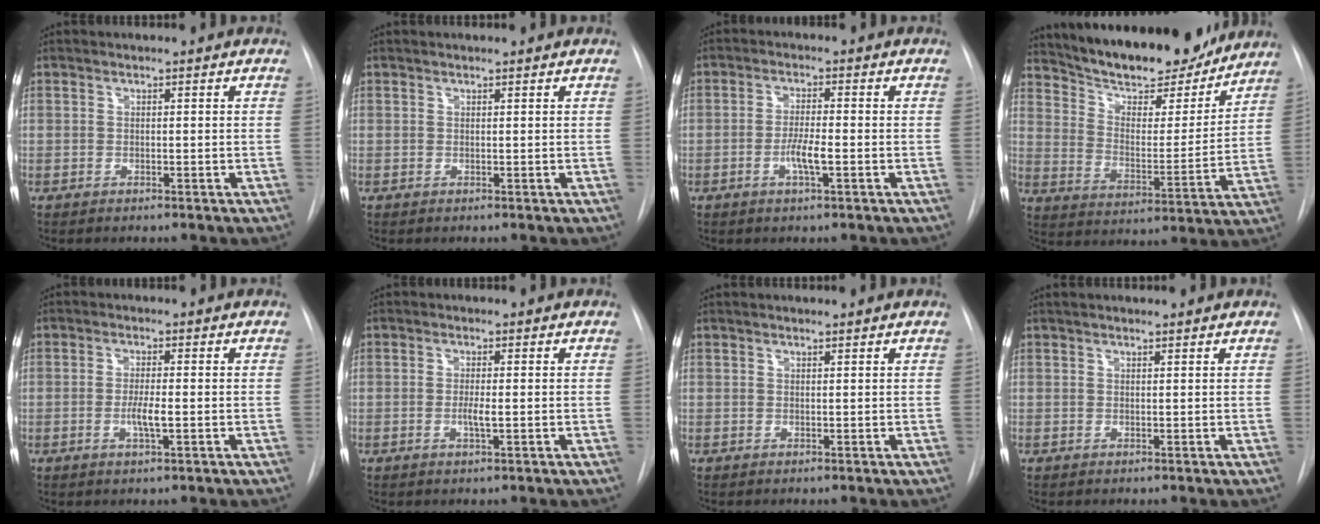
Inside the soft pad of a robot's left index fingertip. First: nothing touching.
{"total": 1.3, "force": [1.2, 0.1, 0.3], "torque": [-0.007, 0.011, 0.015]}
{"total": 3.7, "force": [-1.6, 0.4, 3.4], "torque": [-0.067, -0.008, -0.030]}
{"total": 19.6, "force": [17.6, 4.6, 7.3], "torque": [-0.117, -0.014, 0.264]}
{"total": 3.0, "force": [-1.0, 0.2, 2.8], "torque": [-0.058, -0.010, -0.017]}
{"total": 1.8, "force": [-0.6, 0.1, 1.7], "torque": [-0.036, -0.009, -0.010]}
{"total": 2.7, "force": [2.5, 0.3, 0.8], "torque": [-0.011, 0.018, 0.030]}
{"total": 4.7, "force": [4.2, 0.6, 1.9], "torque": [-0.027, 0.027, 0.054]}